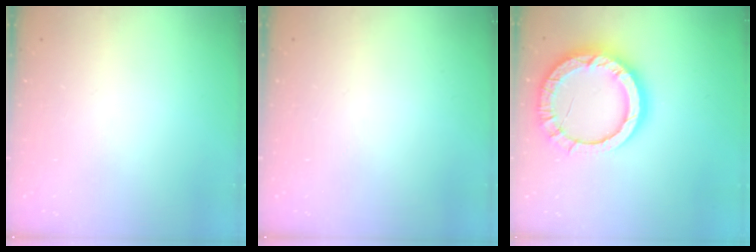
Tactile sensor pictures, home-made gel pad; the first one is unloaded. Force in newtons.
{"total": 0.0}
{"total": 17.2, "press": 17.1, "slide": 1.5}